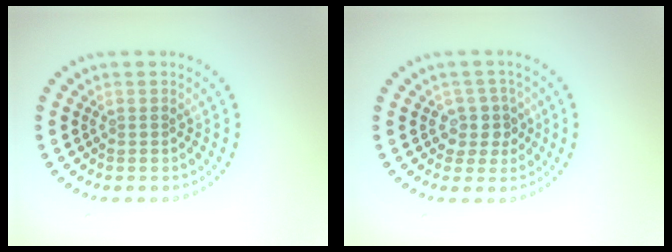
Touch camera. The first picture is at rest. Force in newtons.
{"total": 2.3, "press": 2.0, "slide": 1.2}